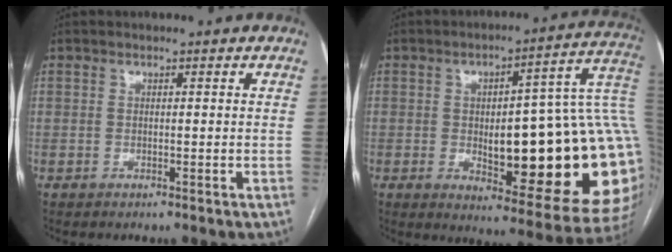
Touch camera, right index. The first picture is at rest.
{"total": 27.9, "force": [-0.4, 6.5, 27.2], "torque": [-0.267, 0.030, 0.008]}